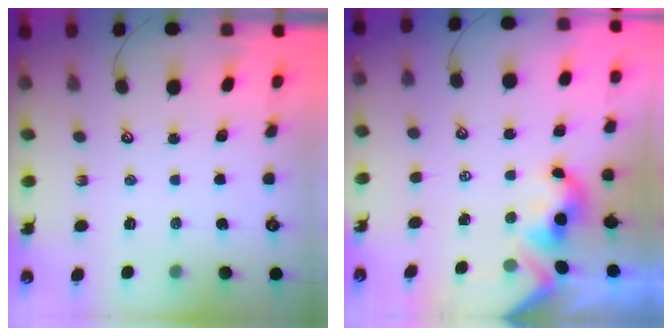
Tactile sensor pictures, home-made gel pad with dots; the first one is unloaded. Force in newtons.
{"total": 2.0, "press": 1.9, "slide": 0.8}